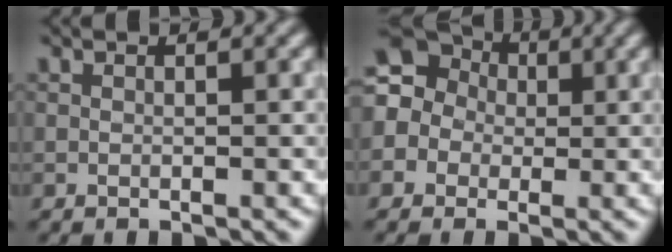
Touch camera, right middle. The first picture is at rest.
{"total": 9.8, "force": [1.1, 9.2, 3.3], "torque": [-0.082, 0.033, -0.021]}